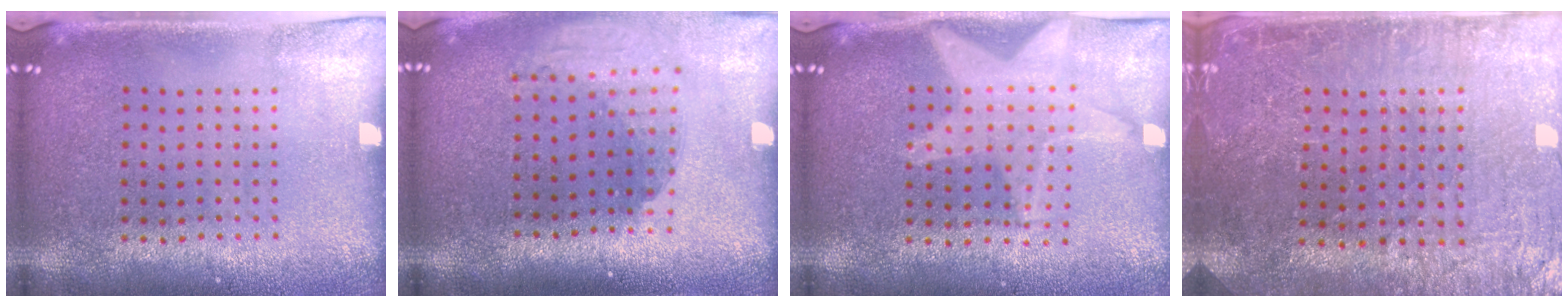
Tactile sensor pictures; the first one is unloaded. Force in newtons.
{"total": 2.0, "press": 1.5, "slide": 1.3}
{"total": 1.3, "press": 1.2, "slide": 0.3}
{"total": 2.0, "press": 2.0, "slide": 0.3}